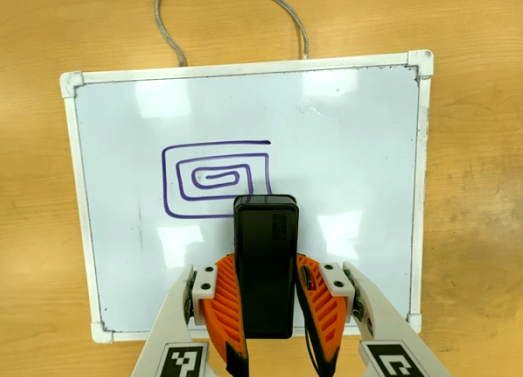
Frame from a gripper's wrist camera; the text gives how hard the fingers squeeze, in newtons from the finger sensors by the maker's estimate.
{"total": 5.8, "left": 4.2, "right": 7.4}